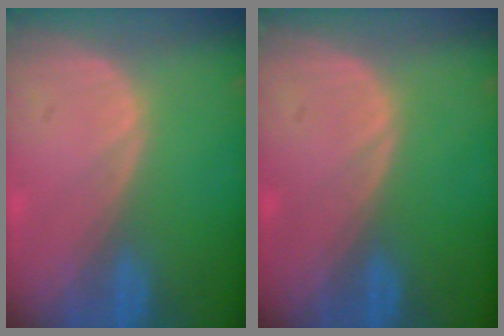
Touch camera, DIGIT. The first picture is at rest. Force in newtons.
{"total": 0.0}